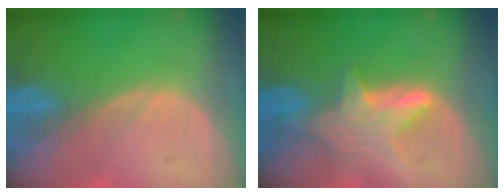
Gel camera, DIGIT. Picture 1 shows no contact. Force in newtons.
{"total": 5.1, "press": 5.1, "slide": 0.5}